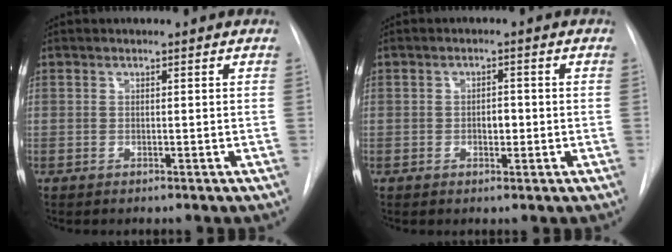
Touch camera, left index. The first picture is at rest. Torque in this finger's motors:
{"motor_torque": [-0.09, 0.05, -0.04, 0.00]}